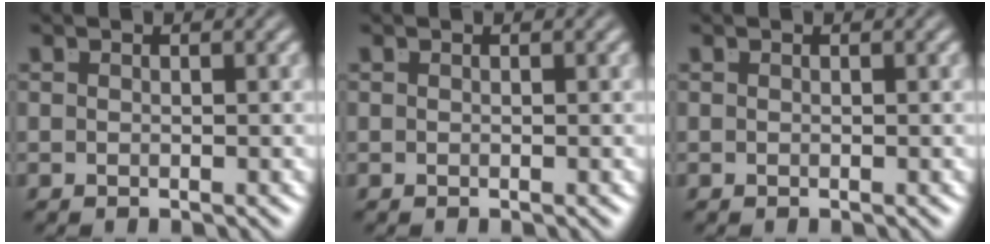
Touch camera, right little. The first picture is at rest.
{"total": 0.0}
{"total": 0.0}